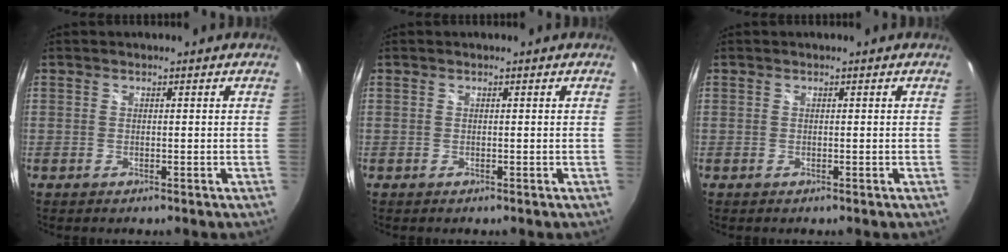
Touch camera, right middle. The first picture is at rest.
{"total": 0.0}
{"total": 0.0}